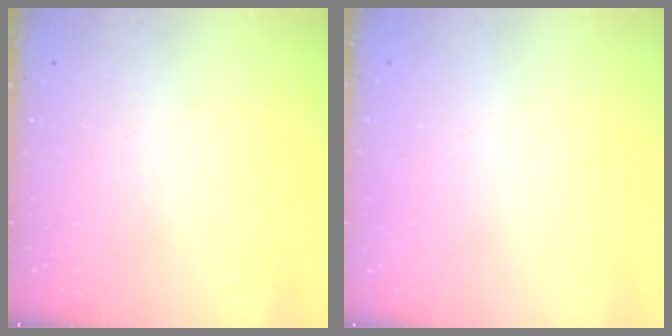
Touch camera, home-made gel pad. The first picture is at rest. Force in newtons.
{"total": 0.0}